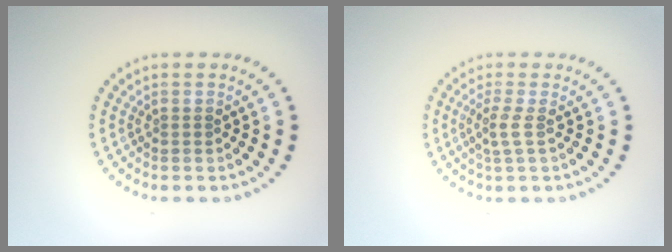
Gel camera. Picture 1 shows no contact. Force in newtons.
{"total": 1.6, "press": 1.3, "slide": 1.1}